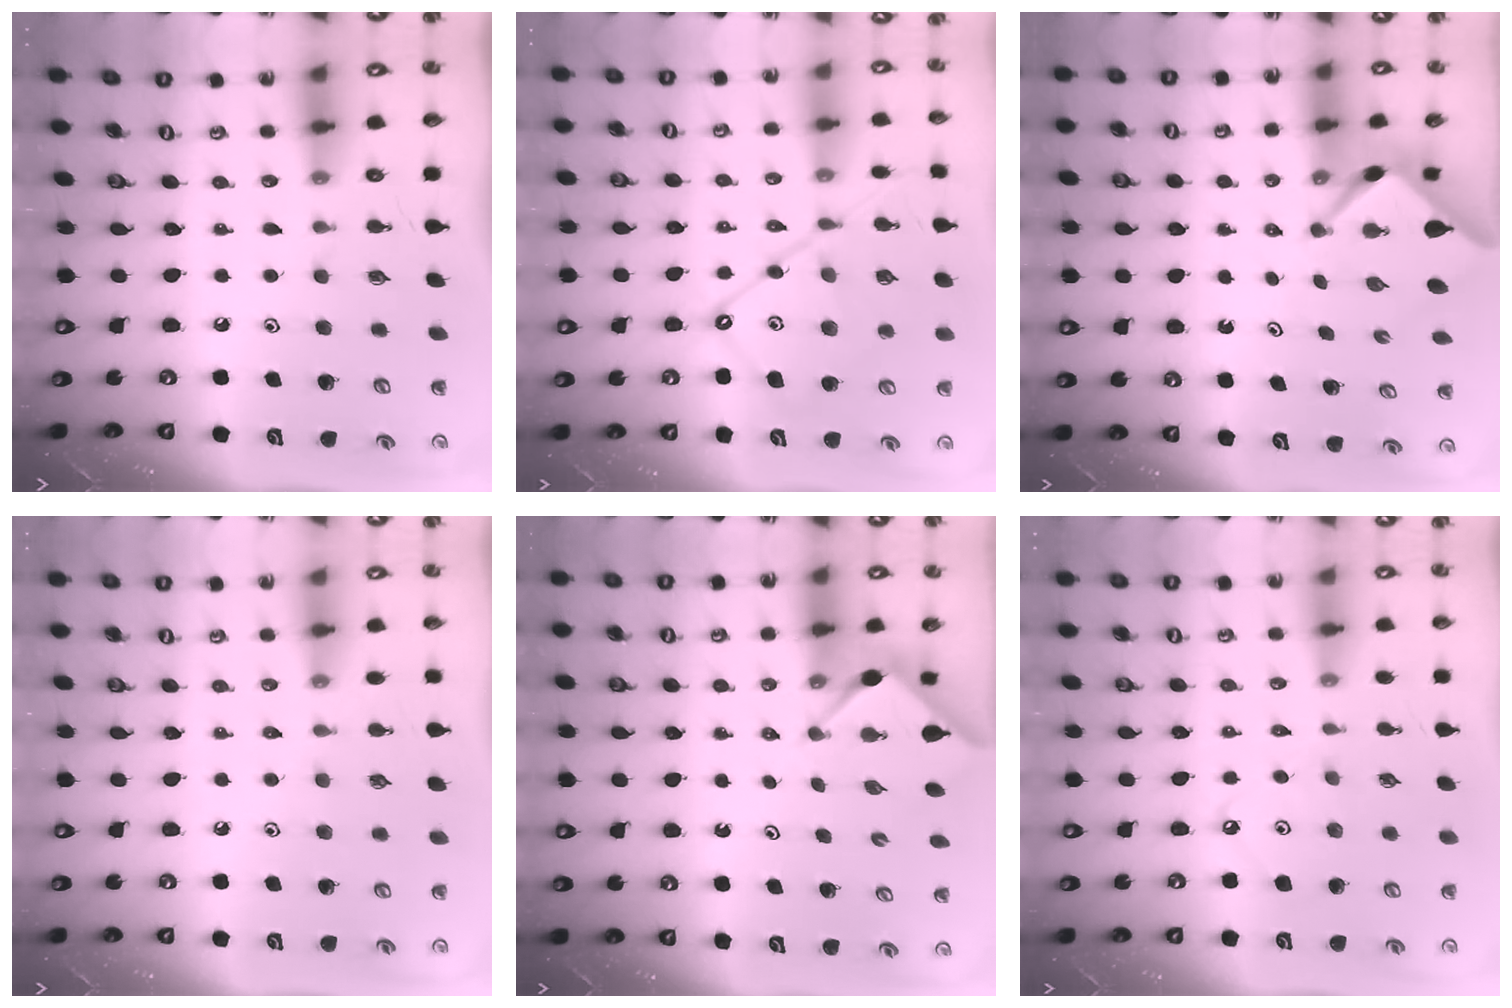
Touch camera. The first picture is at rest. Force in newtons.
{"total": 13.1, "press": 13.1, "slide": 1.1}
{"total": 2.6, "press": 2.5, "slide": 0.3}
{"total": 3.0, "press": 2.9, "slide": 0.5}
{"total": 2.8, "press": 2.8, "slide": 0.4}
{"total": 3.7, "press": 3.7, "slide": 0.5}